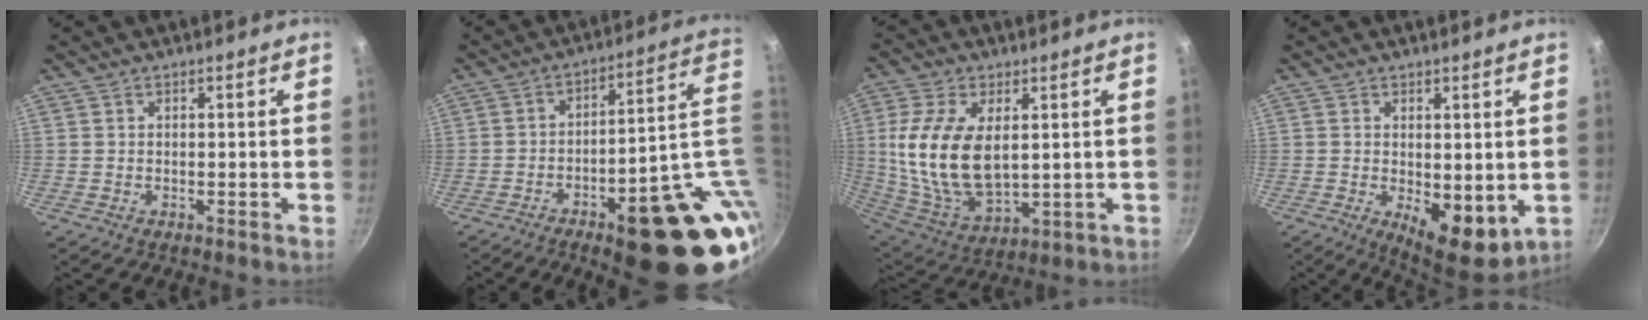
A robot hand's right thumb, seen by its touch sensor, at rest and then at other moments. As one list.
[{"total": 23.4, "force": [-4.2, 8.4, 21.5], "torque": [-0.222, 0.014, -0.041]}, {"total": 18.1, "force": [2.5, 10.1, 14.8], "torque": [-0.286, -0.021, 0.064]}, {"total": 9.0, "force": [-1.0, 4.4, 7.8], "torque": [-0.093, -0.016, -0.002]}]